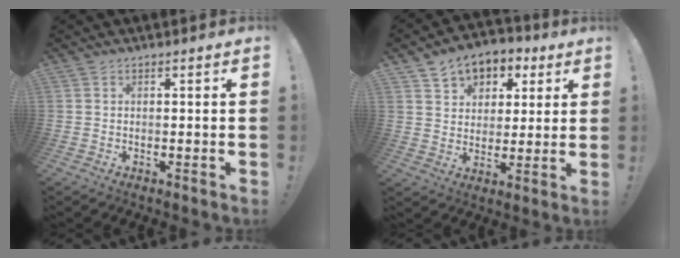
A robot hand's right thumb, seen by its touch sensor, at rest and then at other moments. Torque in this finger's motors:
{"motor_torque": [0.70, 0.72, 0.15, 0.10, 0.00]}